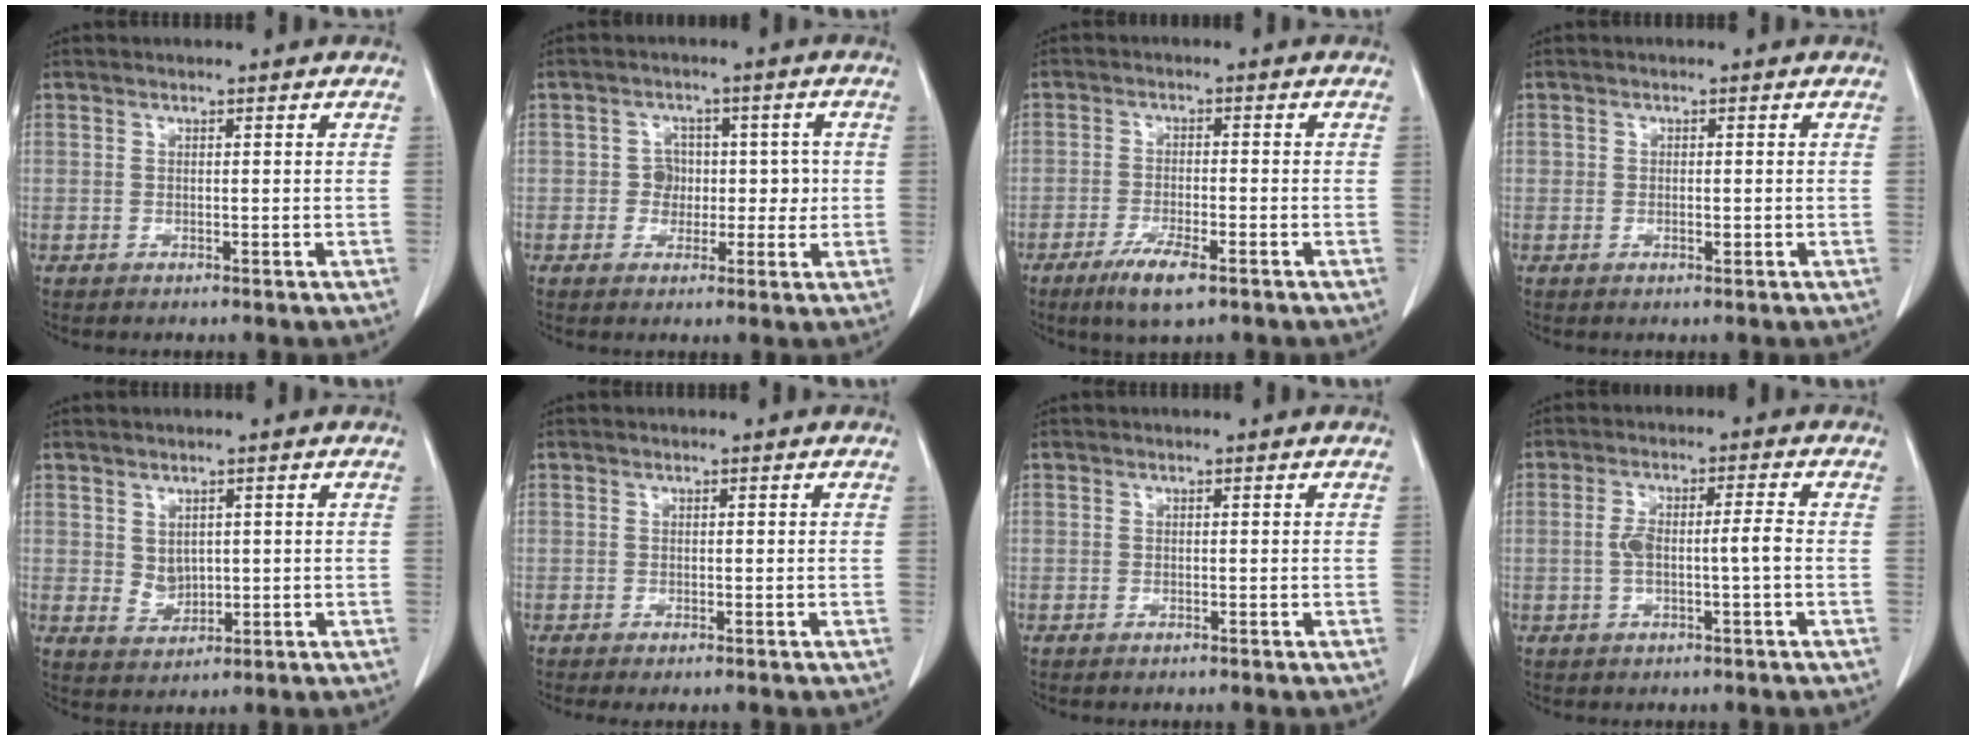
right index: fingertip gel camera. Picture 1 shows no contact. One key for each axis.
{"total": 4.3, "fx": 0.1, "fy": 4.1, "fz": 1.4, "tx": 0.003, "ty": 0.020, "tz": 0.002}
{"total": 6.0, "fx": -3.7, "fy": 1.0, "fz": 4.6, "tx": -0.092, "ty": -0.011, "tz": -0.061}
{"total": 1.0, "fx": -0.1, "fy": 0.6, "fz": 0.7, "tx": -0.010, "ty": 0.001, "tz": 0.002}
{"total": 3.0, "fx": 0.7, "fy": 2.3, "fz": 1.7, "tx": -0.032, "ty": -0.001, "tz": 0.026}
{"total": 1.0, "fx": -0.7, "fy": 0.1, "fz": 0.7, "tx": -0.012, "ty": -0.004, "tz": -0.010}
{"total": 0.0}
{"total": 4.6, "fx": -0.5, "fy": 0.6, "fz": 4.6, "tx": -0.094, "ty": 0.018, "tz": -0.002}